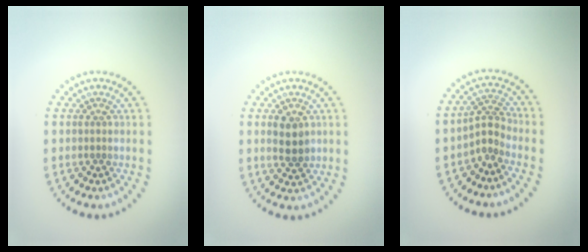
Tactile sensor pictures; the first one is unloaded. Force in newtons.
{"total": 2.4, "press": 2.3, "slide": 0.6}
{"total": 2.3, "press": 1.5, "slide": 1.7}